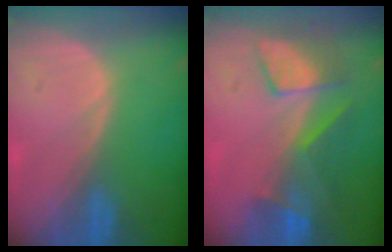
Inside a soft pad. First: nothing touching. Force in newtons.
{"total": 8.0, "press": 7.2, "slide": 3.5}